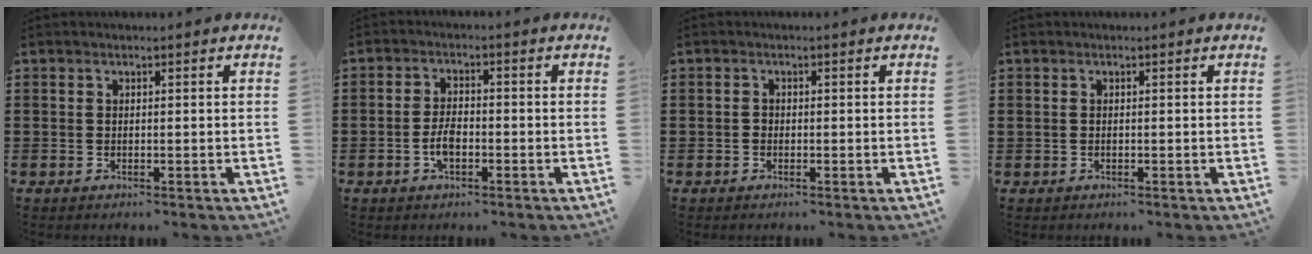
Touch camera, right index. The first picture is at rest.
{"total": 3.8, "force": [-1.3, 1.8, 3.1], "torque": [-0.070, 0.001, -0.028]}
{"total": 0.7, "force": [-0.4, 0.5, 0.3], "torque": [-0.007, 0.001, -0.008]}
{"total": 0.0}